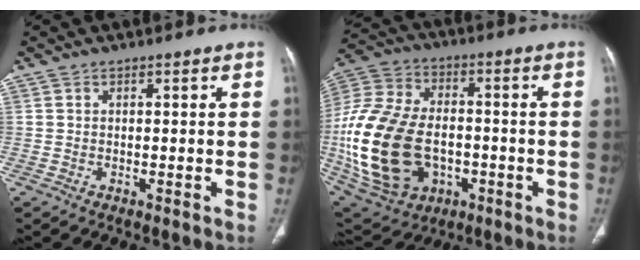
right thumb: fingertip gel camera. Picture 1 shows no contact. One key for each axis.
{"total": 26.5, "fx": -4.0, "fy": 17.9, "fz": 19.1, "tx": -0.406, "ty": 0.009, "tz": -0.048}